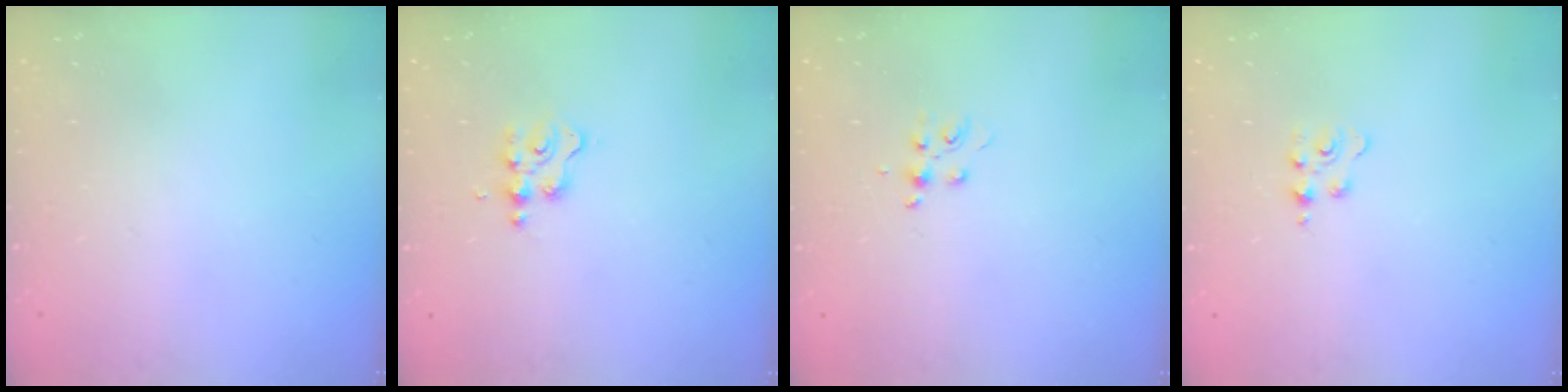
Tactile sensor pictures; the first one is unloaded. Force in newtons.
{"total": 2.8, "press": 2.8, "slide": 0.2}
{"total": 5.0, "press": 4.9, "slide": 0.6}
{"total": 1.8, "press": 1.8, "slide": 0.3}